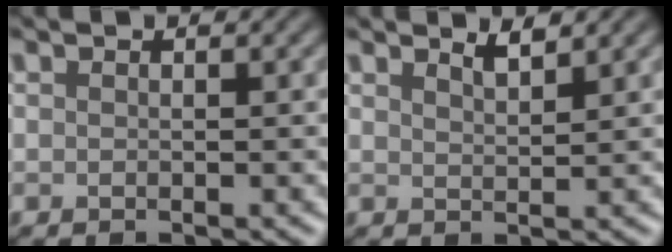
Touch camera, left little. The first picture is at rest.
{"total": 1.7, "force": [1.5, 0.3, 0.8], "torque": [-0.009, 0.003, 0.024]}